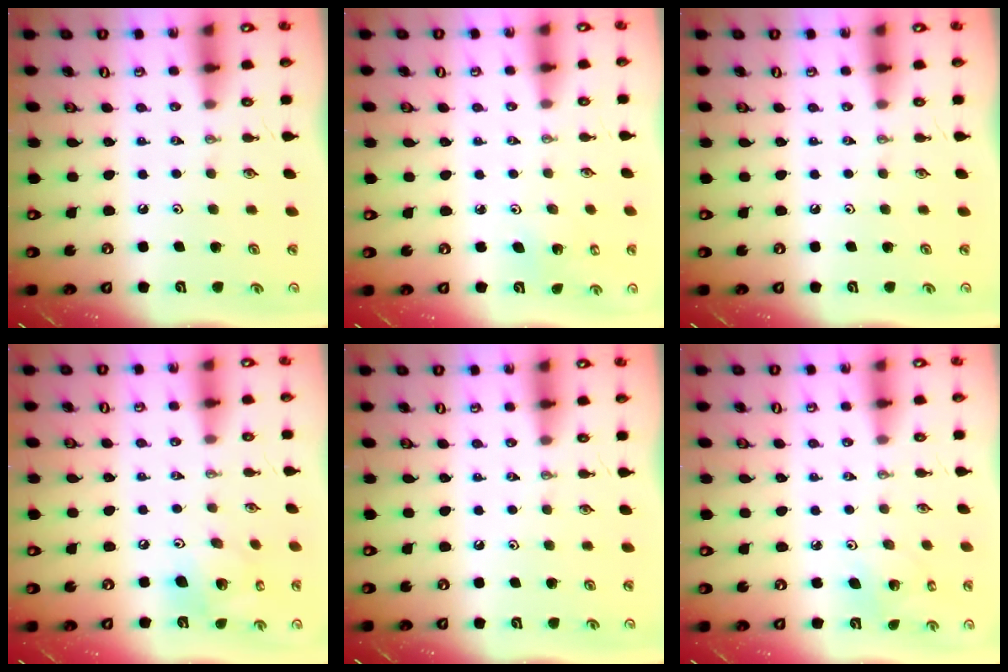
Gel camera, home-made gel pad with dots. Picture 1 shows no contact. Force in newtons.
{"total": 3.2, "press": 3.2, "slide": 0.2}
{"total": 0.0}
{"total": 13.2, "press": 13.1, "slide": 1.9}
{"total": 0.0}
{"total": 2.8, "press": 2.8, "slide": 0.2}